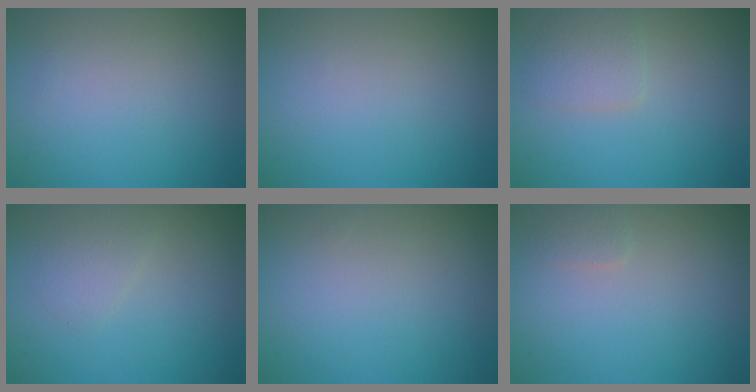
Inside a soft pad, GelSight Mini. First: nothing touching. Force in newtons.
{"total": 0.0}
{"total": 2.1, "press": 2.1, "slide": 0.0}
{"total": 1.5, "press": 1.4, "slide": 0.1}
{"total": 0.0}
{"total": 0.9, "press": 0.9, "slide": 0.1}